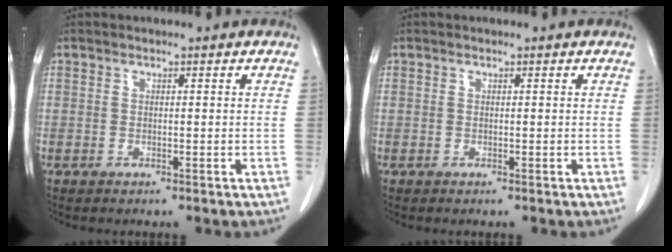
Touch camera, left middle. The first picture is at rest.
{"total": 0.0}